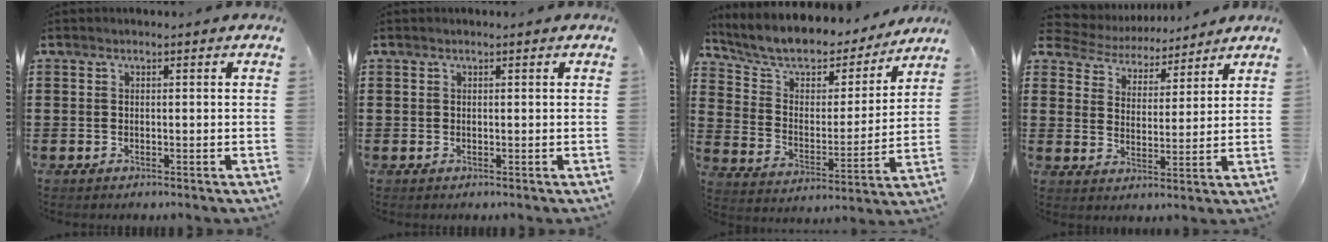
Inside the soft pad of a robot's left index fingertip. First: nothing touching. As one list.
[{"total": 0.0}, {"total": 6.8, "force": [5.9, 2.8, 1.9], "torque": [-0.065, -0.044, 0.098]}, {"total": 5.0, "force": [4.9, 1.2, -0.1], "torque": [-0.030, -0.032, 0.083]}]